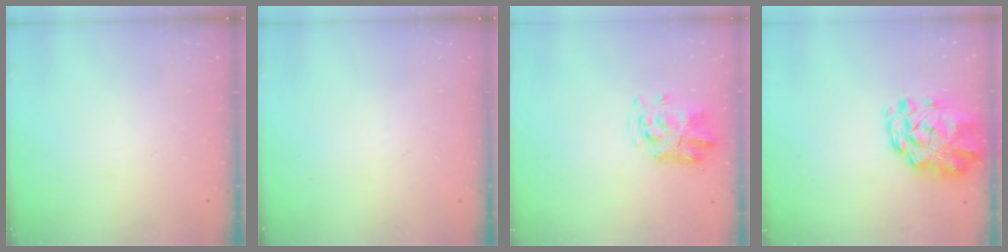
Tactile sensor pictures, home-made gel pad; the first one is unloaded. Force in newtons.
{"total": 0.0}
{"total": 3.4, "press": 3.4, "slide": 0.4}
{"total": 3.3, "press": 2.6, "slide": 2.0}